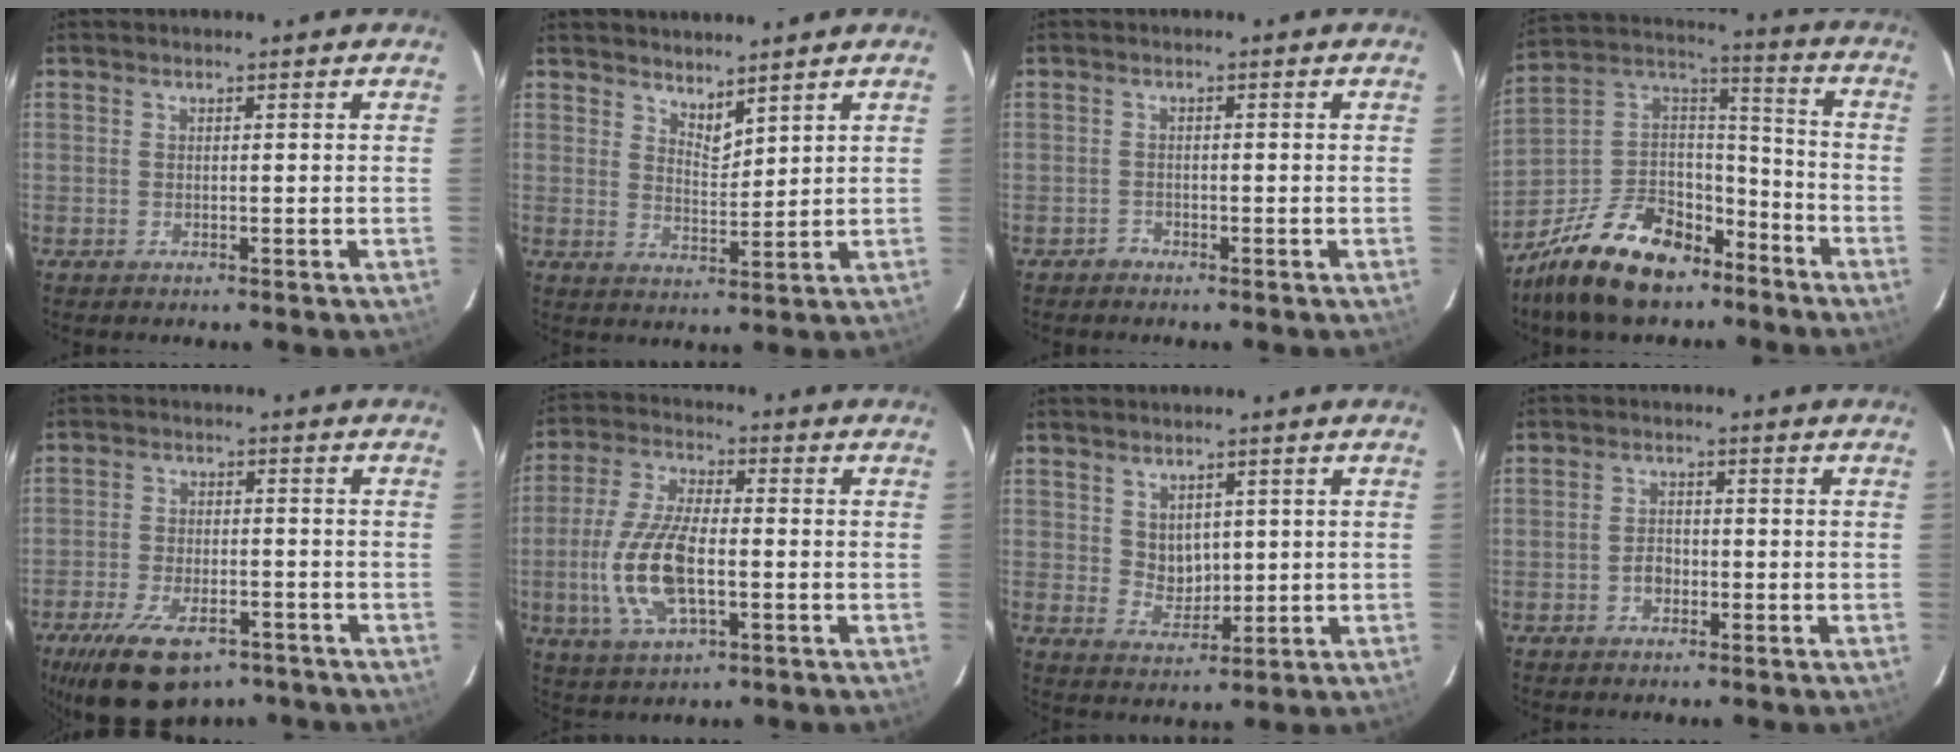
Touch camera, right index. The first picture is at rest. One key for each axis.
{"total": 4.1, "fx": 3.7, "fy": 1.0, "fz": 1.3, "tx": -0.016, "ty": -0.007, "tz": 0.065}
{"total": 1.1, "fx": -0.9, "fy": 0.4, "fz": -0.5, "tx": 0.008, "ty": 0.006, "tz": -0.017}
{"total": 21.0, "fx": -14.0, "fy": 11.7, "fz": 10.4, "tx": -0.233, "ty": 0.040, "tz": -0.225}
{"total": 15.3, "fx": -10.0, "fy": 7.1, "fz": 9.1, "tx": -0.196, "ty": -0.023, "tz": -0.158}
{"total": 13.4, "fx": -2.7, "fy": 5.6, "fz": 11.9, "tx": -0.257, "ty": -0.002, "tz": -0.051}
{"total": 4.3, "fx": 1.6, "fy": 3.6, "fz": 1.9, "tx": -0.027, "ty": -0.001, "tz": 0.040}
{"total": 2.6, "fx": -1.1, "fy": 2.0, "fz": 1.3, "tx": -0.026, "ty": 0.007, "tz": -0.018}